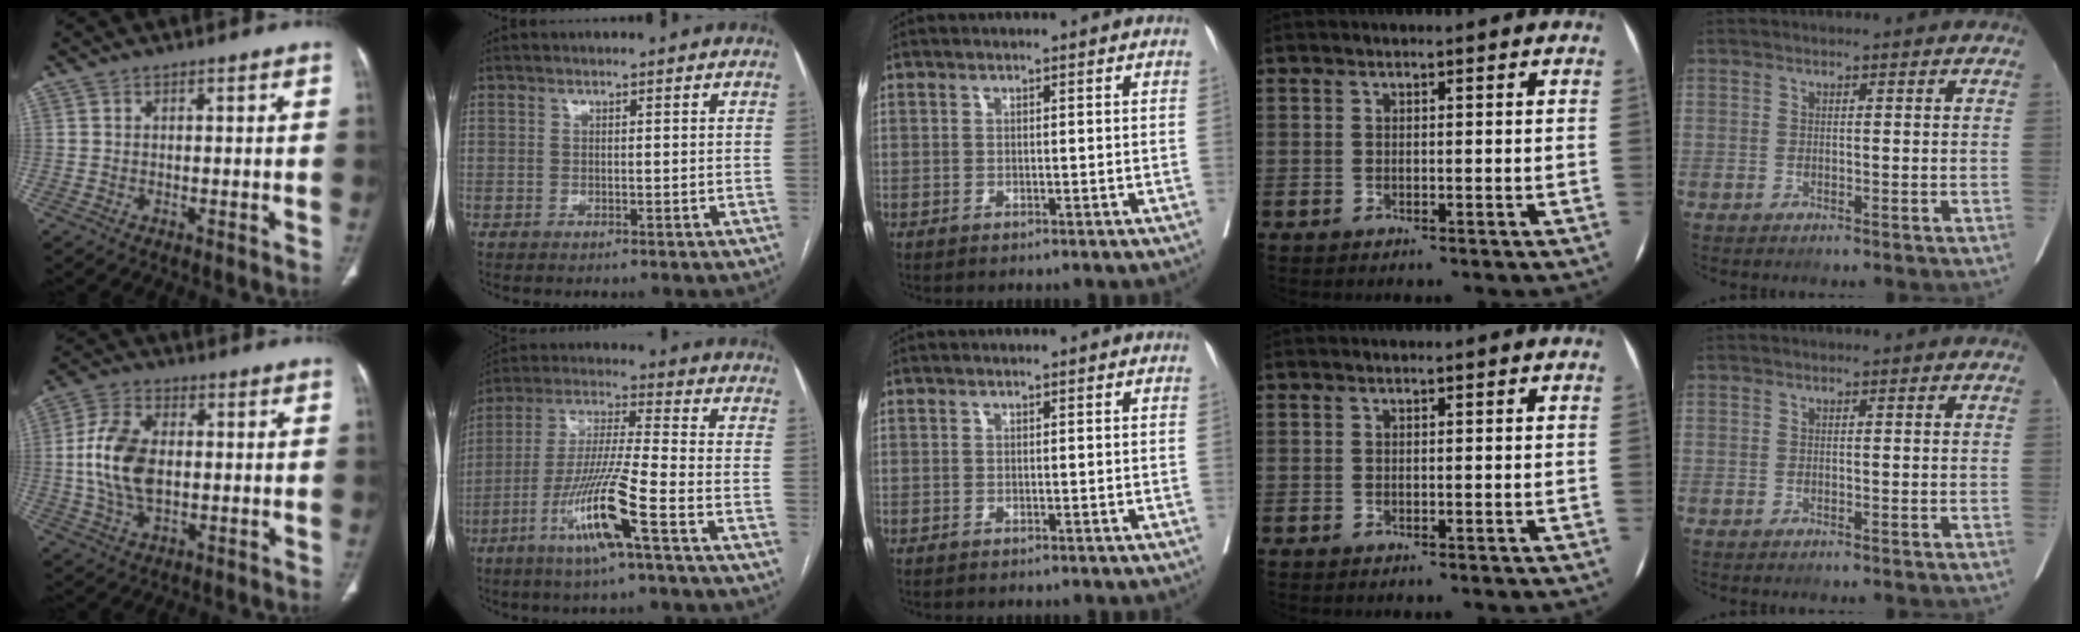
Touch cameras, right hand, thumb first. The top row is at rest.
{"thumb": {"total": 11.7, "force": [0.1, 7.0, 9.3], "torque": [-0.186, 0.010, 0.002]}, "index": {"total": 13.4, "force": [-6.2, -0.3, 11.8], "torque": [-0.240, -0.015, -0.120]}}